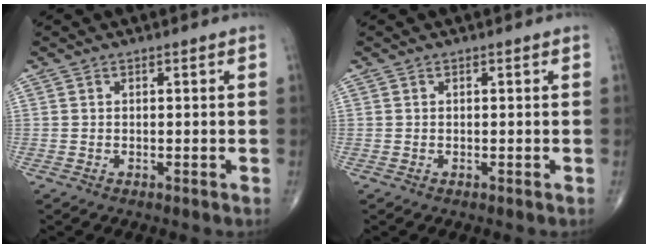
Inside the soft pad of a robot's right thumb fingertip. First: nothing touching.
{"total": 0.0}